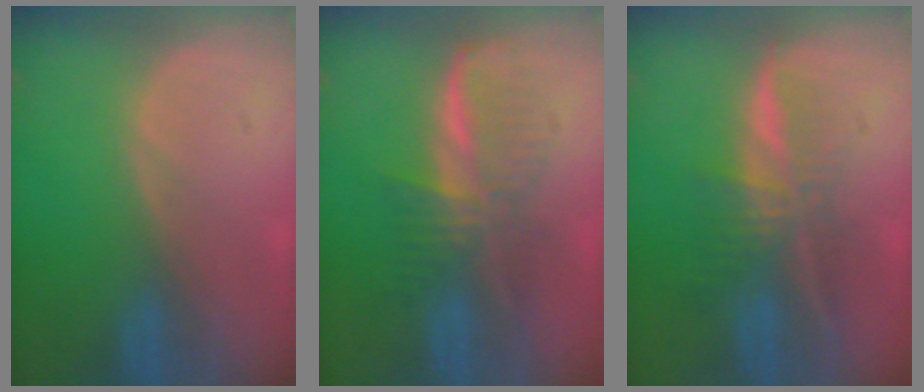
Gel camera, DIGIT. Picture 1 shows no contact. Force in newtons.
{"total": 6.1, "press": 6.1, "slide": 0.2}
{"total": 7.3, "press": 6.1, "slide": 4.0}